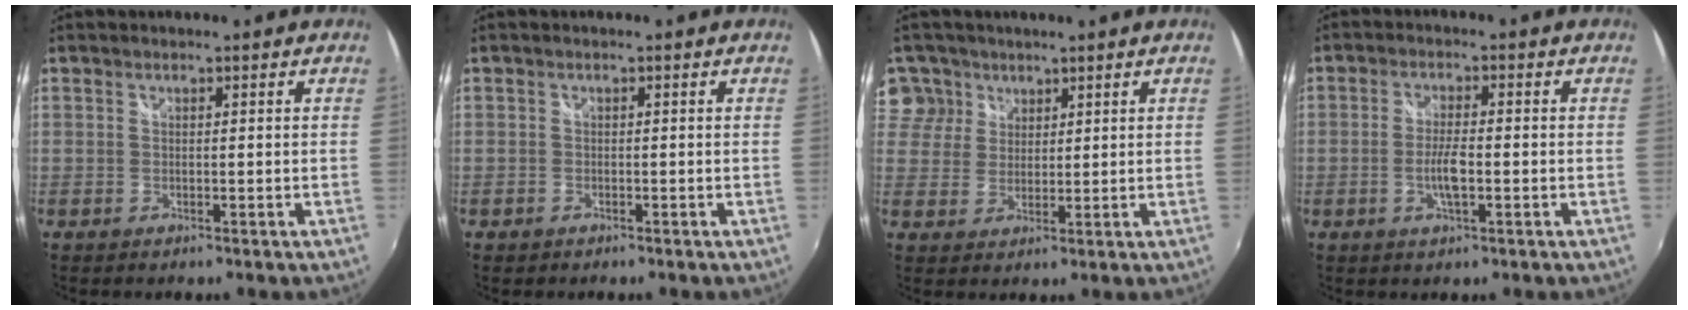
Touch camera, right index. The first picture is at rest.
{"total": 1.0, "force": [-0.6, 0.7, 0.1], "torque": [-0.005, -0.002, -0.012]}
{"total": 5.9, "force": [3.3, 4.9, 0.2], "torque": [0.006, 0.012, 0.053]}
{"total": 4.5, "force": [-1.3, 1.1, 4.2], "torque": [-0.084, -0.002, -0.025]}